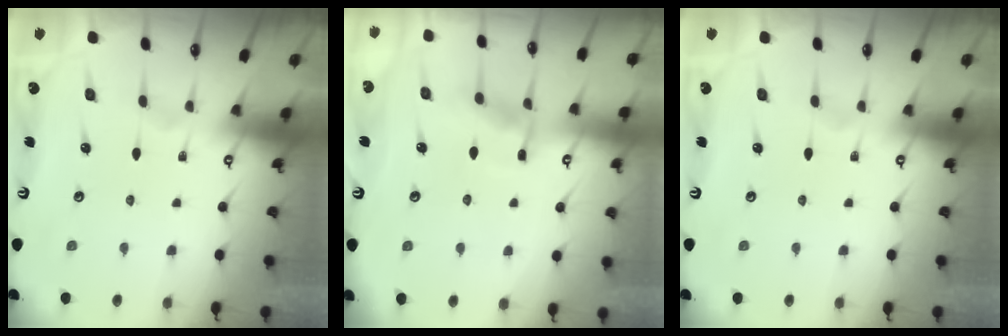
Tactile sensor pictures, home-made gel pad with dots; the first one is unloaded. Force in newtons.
{"total": 7.8, "press": 7.7, "slide": 0.8}
{"total": 0.0}